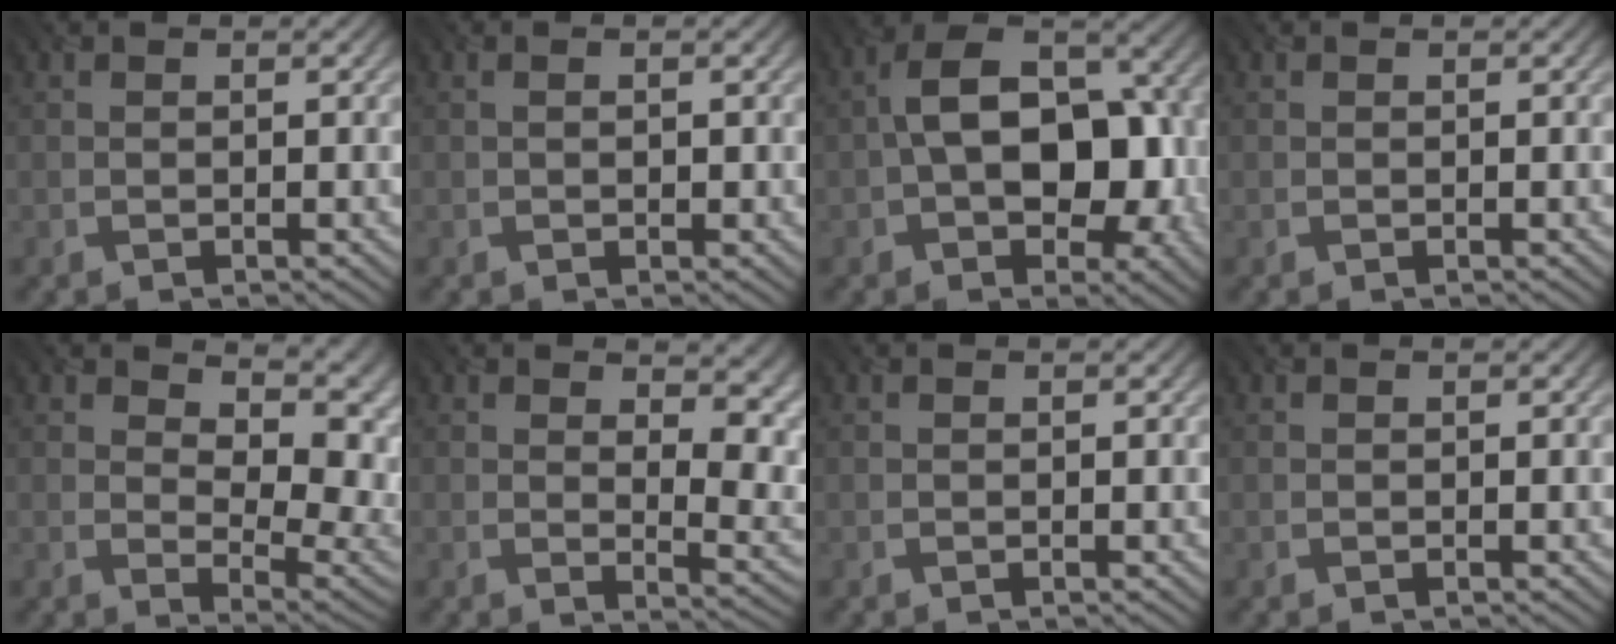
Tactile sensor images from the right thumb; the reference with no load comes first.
{"total": 0.9, "force": [0.0, 0.5, 0.7], "torque": [-0.013, 0.000, 0.002]}
{"total": 13.6, "force": [-1.3, 8.4, 10.7], "torque": [-0.159, 0.012, -0.021]}
{"total": 0.0}
{"total": 9.7, "force": [4.5, 4.7, 7.1], "torque": [-0.115, -0.004, 0.067]}
{"total": 10.3, "force": [3.8, 5.2, 8.1], "torque": [-0.101, -0.011, 0.069]}
{"total": 0.0}
{"total": 0.0}